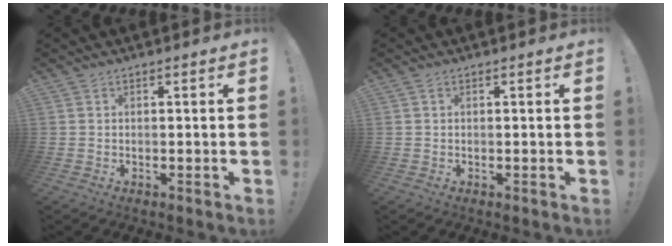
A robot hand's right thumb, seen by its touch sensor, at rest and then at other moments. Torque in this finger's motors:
{"motor_torque": [-0.04, 0.03, -0.01, -0.01, 0.00]}